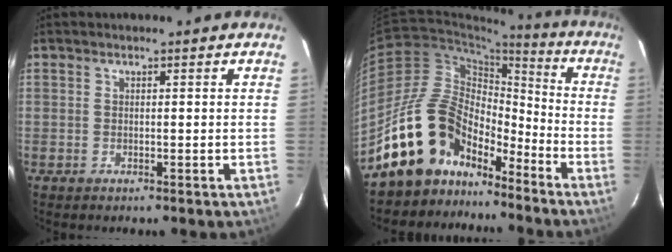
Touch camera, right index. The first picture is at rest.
{"total": 16.0, "force": [-12.1, 8.8, 5.8], "torque": [-0.120, 0.031, -0.207]}